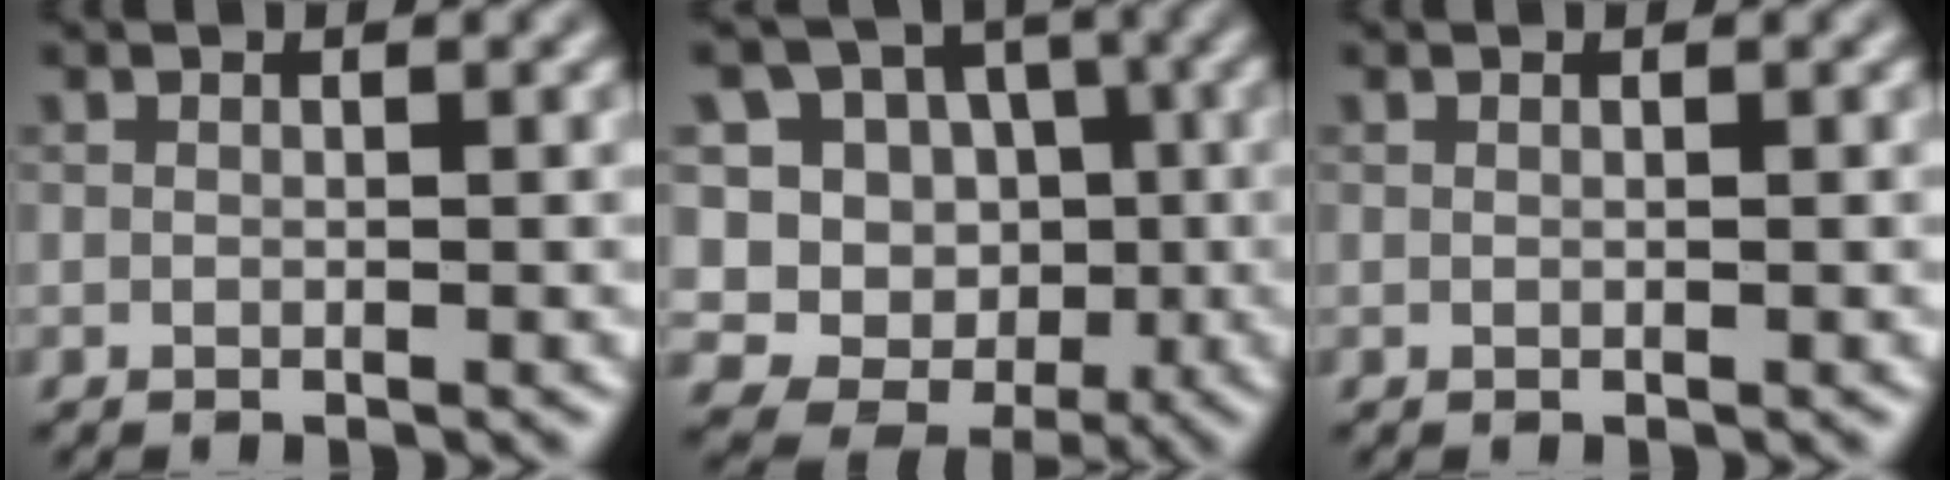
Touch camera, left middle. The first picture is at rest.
{"total": 13.0, "force": [0.4, 12.4, 4.1], "torque": [-0.113, 0.044, -0.006]}
{"total": 0.0}